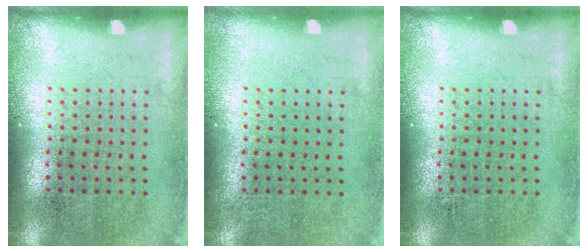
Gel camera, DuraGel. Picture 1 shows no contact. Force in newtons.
{"total": 0.0}
{"total": 0.0}